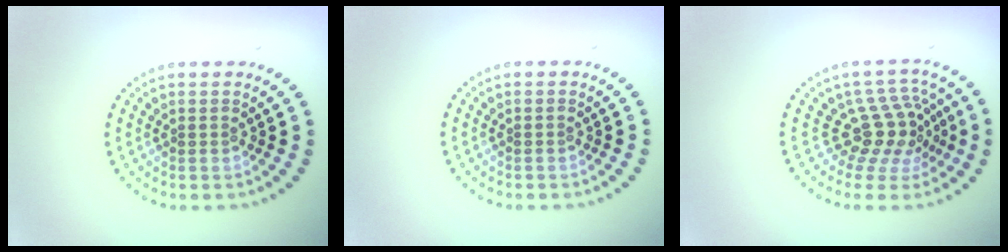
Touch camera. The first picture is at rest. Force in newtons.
{"total": 0.0}
{"total": 4.2, "press": 3.0, "slide": 2.9}